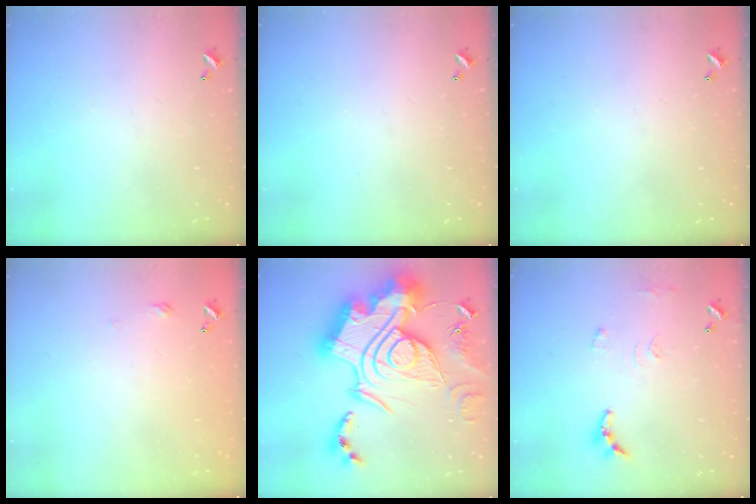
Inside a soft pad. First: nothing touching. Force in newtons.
{"total": 0.0}
{"total": 0.0}
{"total": 2.7, "press": 2.6, "slide": 0.4}
{"total": 0.6, "press": 0.6, "slide": 0.0}
{"total": 8.7, "press": 8.7, "slide": 0.6}